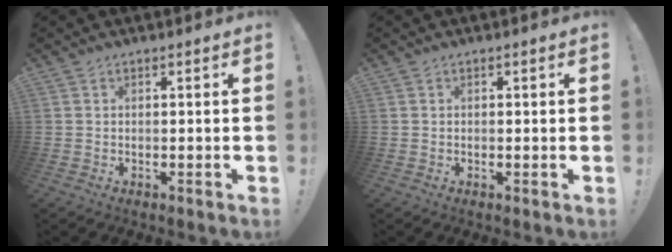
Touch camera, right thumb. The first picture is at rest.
{"total": 0.6, "force": [0.5, 0.3, 0.1], "torque": [0.002, 0.000, 0.009]}